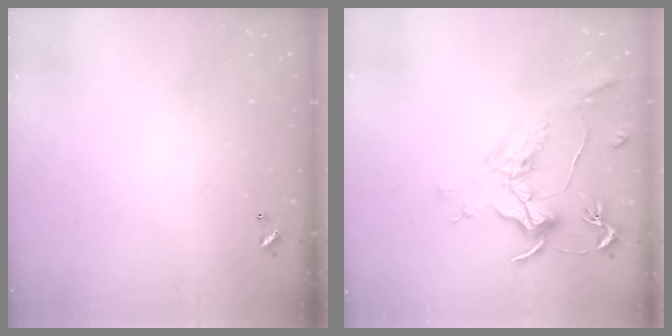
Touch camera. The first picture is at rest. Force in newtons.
{"total": 1.5, "press": 1.2, "slide": 0.9}